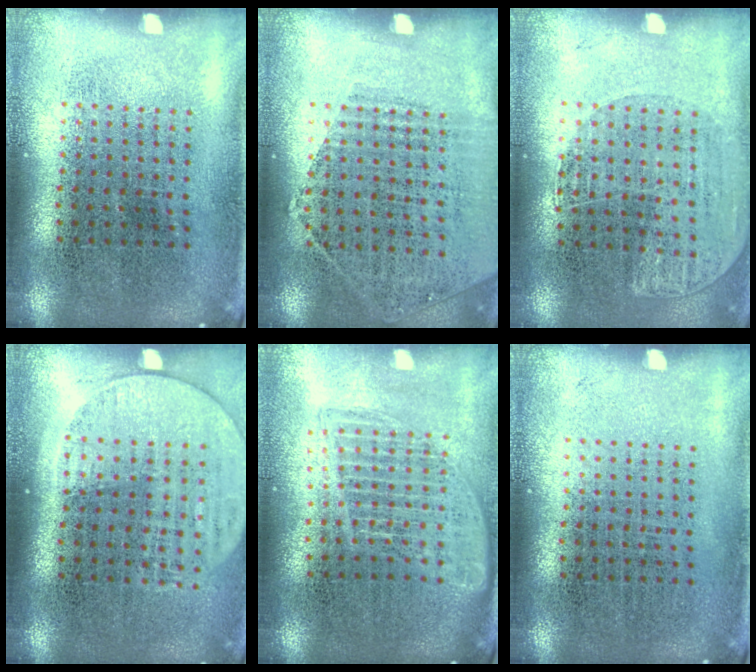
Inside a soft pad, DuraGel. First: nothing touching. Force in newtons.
{"total": 1.1, "press": 1.0, "slide": 0.6}
{"total": 1.2, "press": 1.1, "slide": 0.5}
{"total": 1.6, "press": 1.5, "slide": 0.7}
{"total": 1.7, "press": 1.5, "slide": 0.8}
{"total": 0.0}